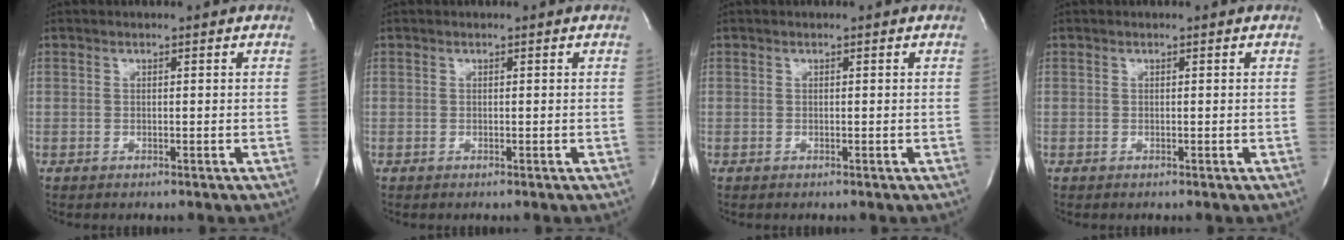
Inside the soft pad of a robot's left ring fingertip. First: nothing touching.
{"total": 0.0}
{"total": 0.0}
{"total": 0.0}